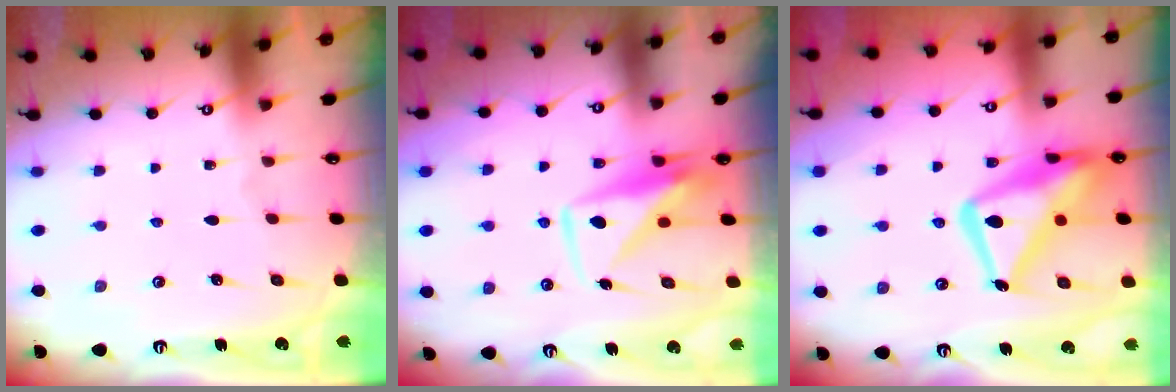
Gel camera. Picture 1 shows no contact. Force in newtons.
{"total": 9.2, "press": 9.2, "slide": 0.9}
{"total": 19.6, "press": 19.5, "slide": 1.7}